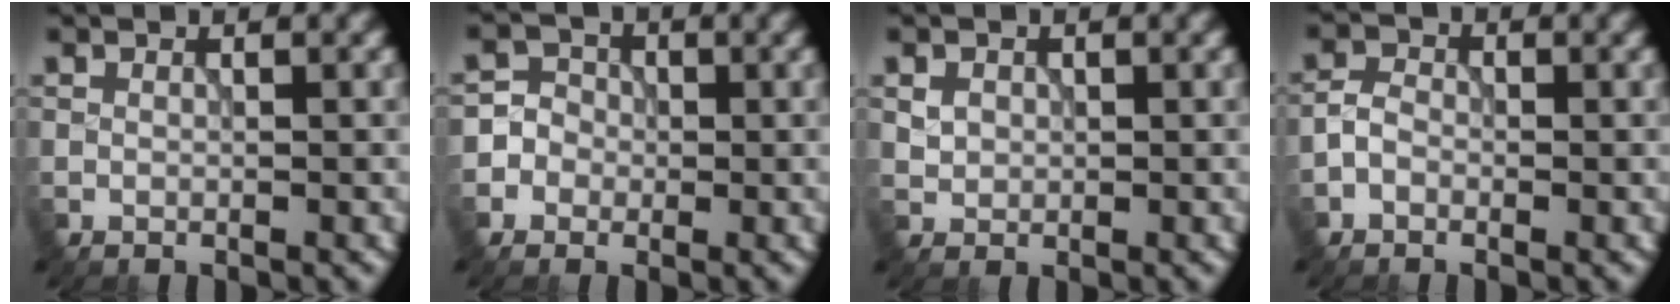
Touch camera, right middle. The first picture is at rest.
{"total": 3.9, "force": [-1.3, 3.7, 0.3], "torque": [0.015, 0.012, -0.039]}
{"total": 1.1, "force": [0.3, 1.1, 0.3], "torque": [-0.006, -0.003, 0.006]}
{"total": 1.7, "force": [-0.8, 1.3, 0.7], "torque": [-0.013, 0.005, -0.022]}